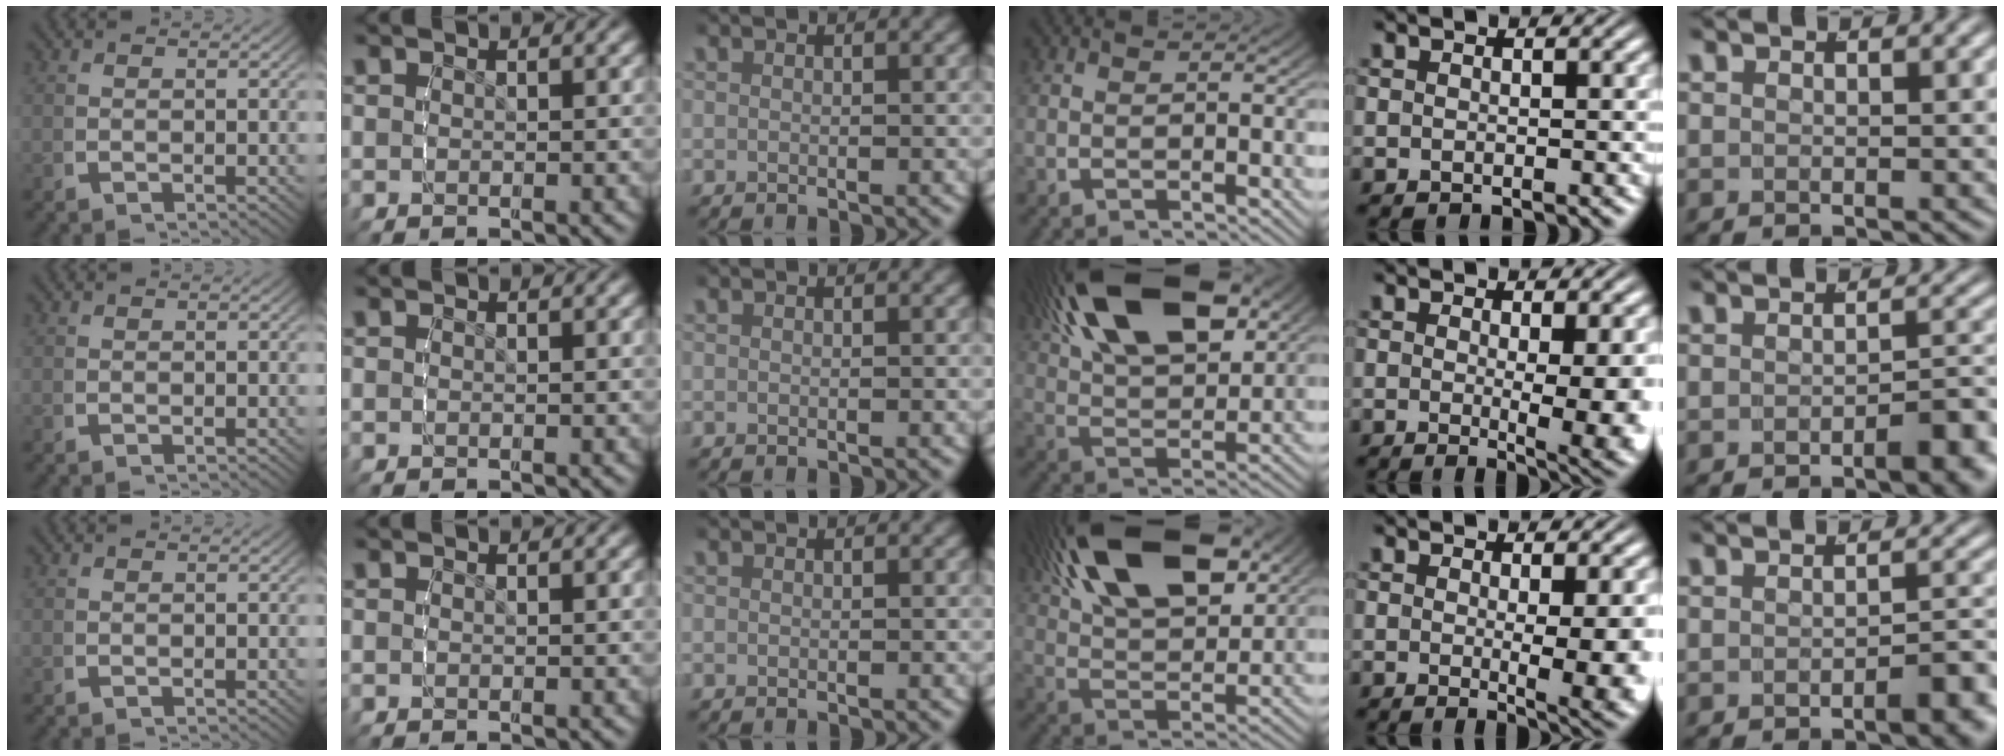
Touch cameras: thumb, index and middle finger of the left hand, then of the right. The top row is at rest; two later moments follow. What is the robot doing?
{"motion": "lift_and_place", "object": "screwdriver"}